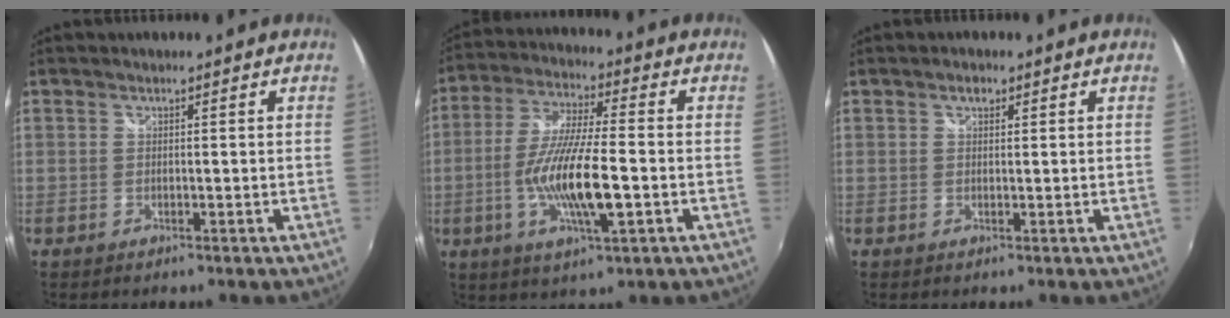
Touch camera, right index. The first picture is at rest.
{"total": 13.8, "force": [-3.3, 2.5, 13.1], "torque": [-0.260, -0.011, -0.061]}
{"total": 1.3, "force": [0.7, 0.9, 0.7], "torque": [-0.009, 0.005, 0.010]}